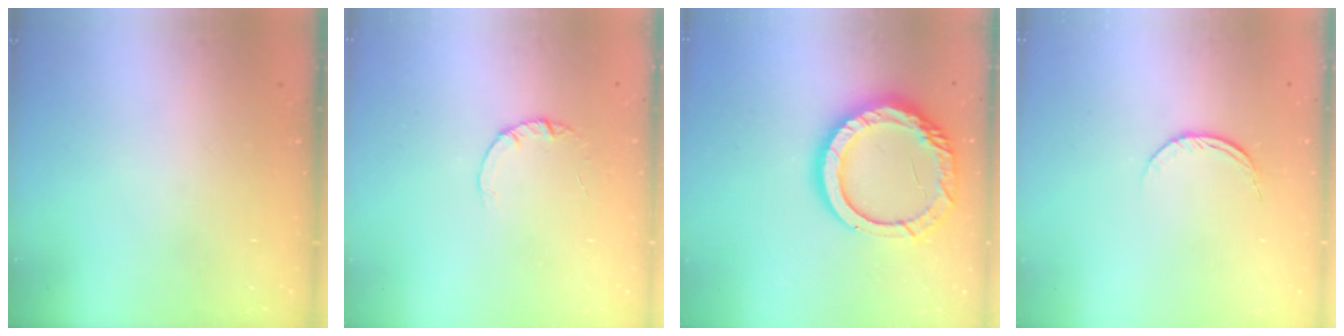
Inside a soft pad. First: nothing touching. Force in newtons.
{"total": 1.4, "press": 1.4, "slide": 0.2}
{"total": 16.9, "press": 16.8, "slide": 1.2}
{"total": 4.9, "press": 4.9, "slide": 0.5}